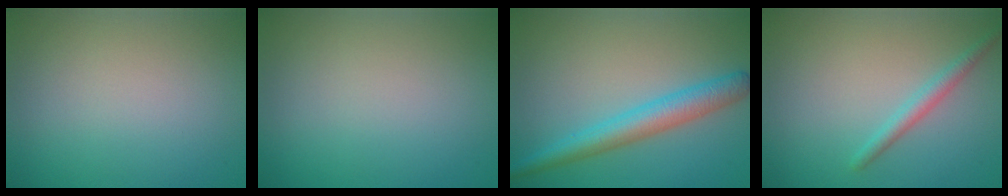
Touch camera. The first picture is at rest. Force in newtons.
{"total": 0.0}
{"total": 4.4, "press": 4.4, "slide": 0.1}
{"total": 1.8, "press": 1.8, "slide": 0.0}